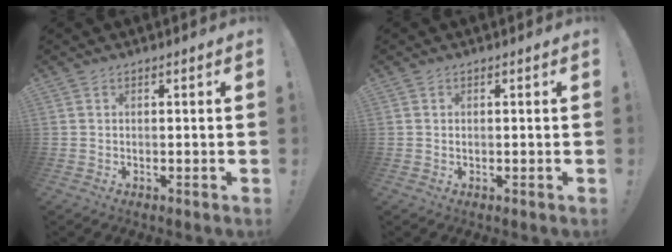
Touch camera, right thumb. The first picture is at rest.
{"total": 0.0}